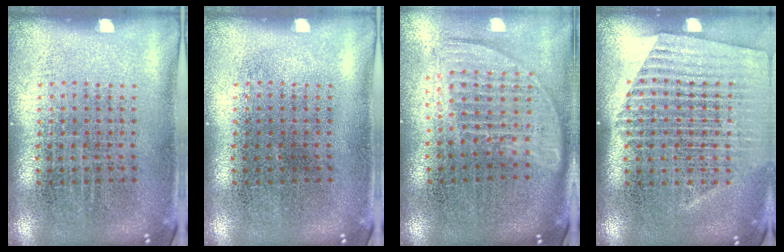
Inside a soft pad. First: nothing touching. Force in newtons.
{"total": 0.0}
{"total": 1.7, "press": 1.4, "slide": 0.9}
{"total": 1.6, "press": 1.6, "slide": 0.5}